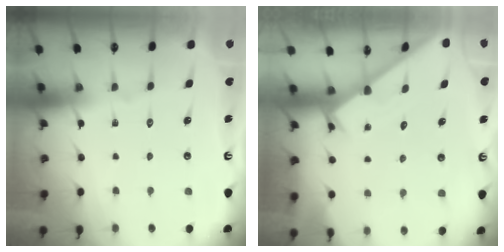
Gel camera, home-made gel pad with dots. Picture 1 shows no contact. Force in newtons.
{"total": 2.6, "press": 2.6, "slide": 0.2}